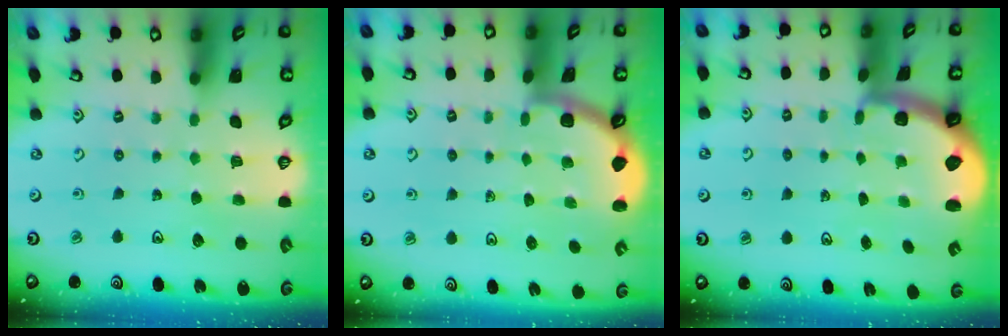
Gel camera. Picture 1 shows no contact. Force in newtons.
{"total": 1.9, "press": 1.9, "slide": 0.0}
{"total": 1.2, "press": 1.2, "slide": 0.3}